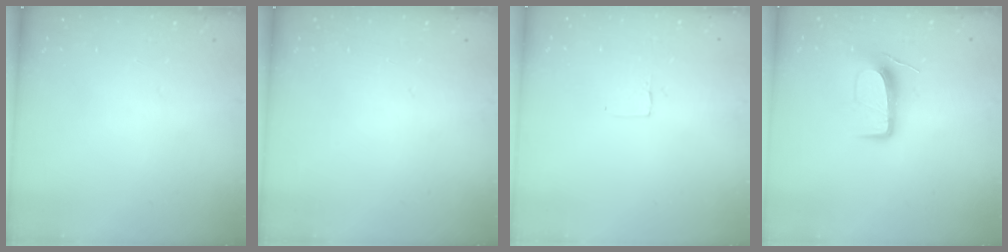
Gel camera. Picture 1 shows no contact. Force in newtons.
{"total": 0.0}
{"total": 2.6, "press": 2.6, "slide": 0.2}
{"total": 10.9, "press": 10.9, "slide": 0.2}